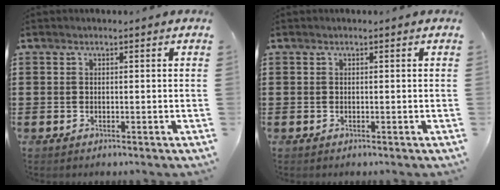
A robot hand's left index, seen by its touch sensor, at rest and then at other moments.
{"total": 0.0}